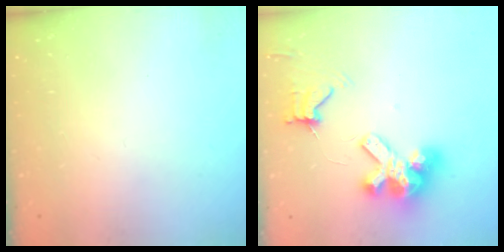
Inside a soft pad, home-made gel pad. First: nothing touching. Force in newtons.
{"total": 11.4, "press": 11.3, "slide": 1.5}